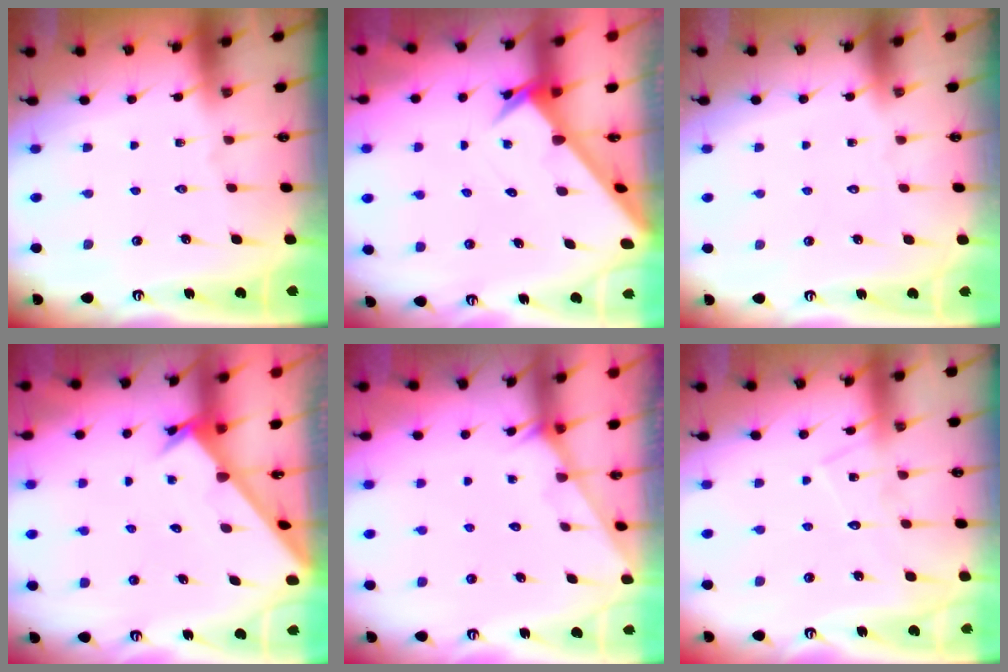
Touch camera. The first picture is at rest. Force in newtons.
{"total": 2.7, "press": 2.7, "slide": 0.2}
{"total": 1.8, "press": 1.7, "slide": 0.1}
{"total": 2.4, "press": 2.4, "slide": 0.2}
{"total": 1.3, "press": 1.3, "slide": 0.1}
{"total": 8.7, "press": 8.7, "slide": 0.5}